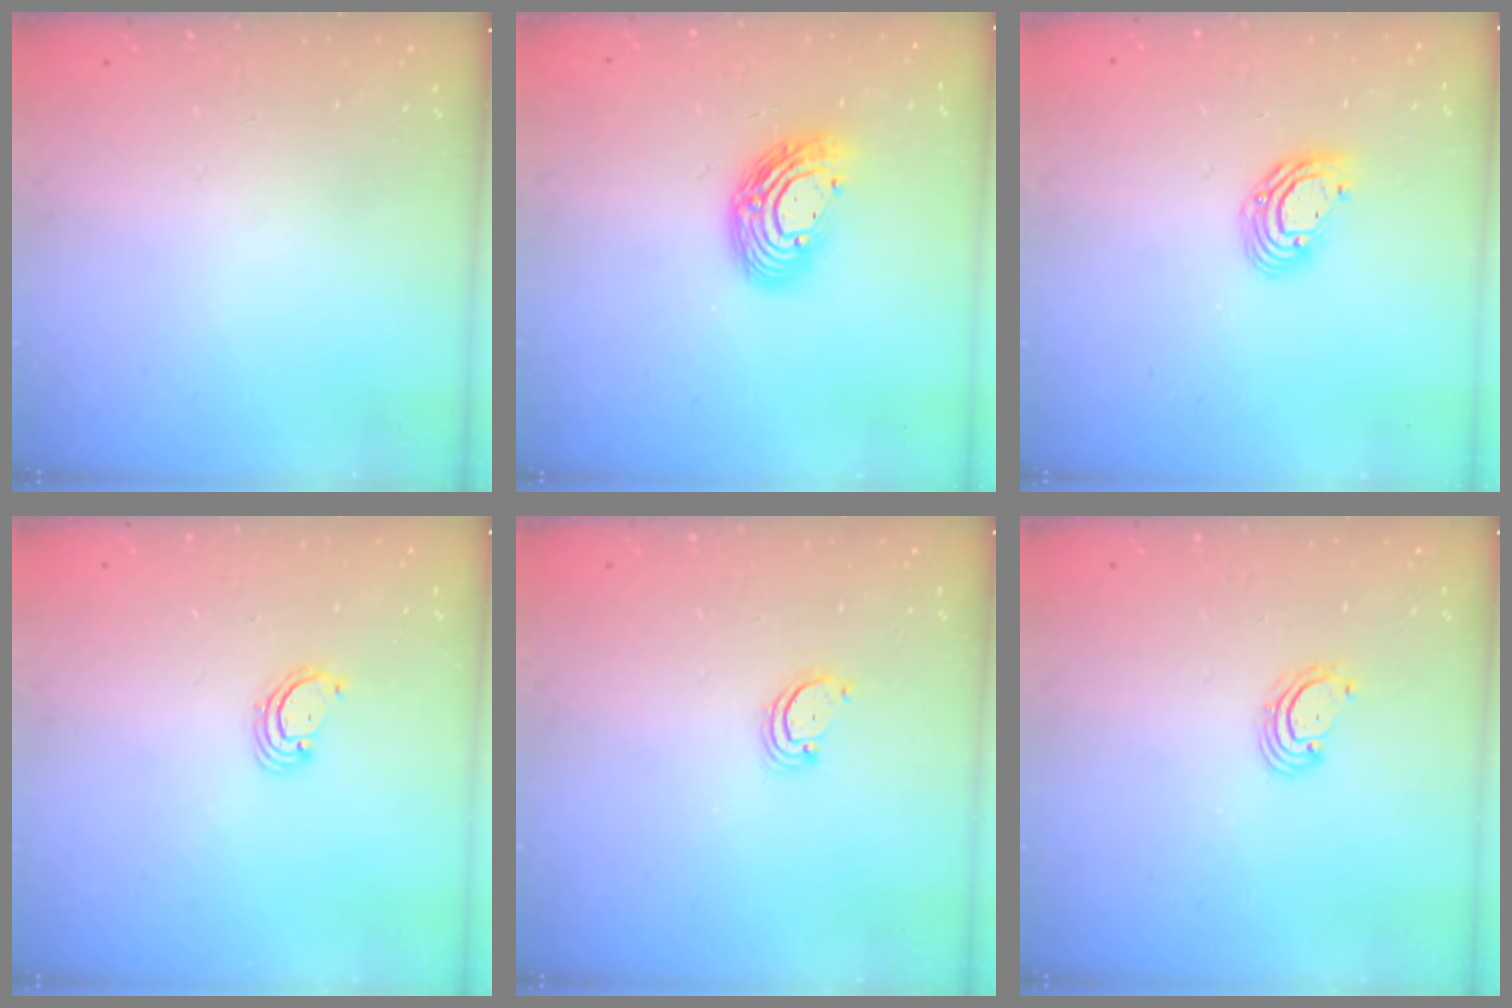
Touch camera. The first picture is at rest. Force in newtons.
{"total": 12.8, "press": 12.8, "slide": 1.1}
{"total": 8.1, "press": 8.0, "slide": 1.4}
{"total": 2.8, "press": 2.8, "slide": 0.2}
{"total": 2.5, "press": 2.5, "slide": 0.3}
{"total": 2.5, "press": 2.5, "slide": 0.3}